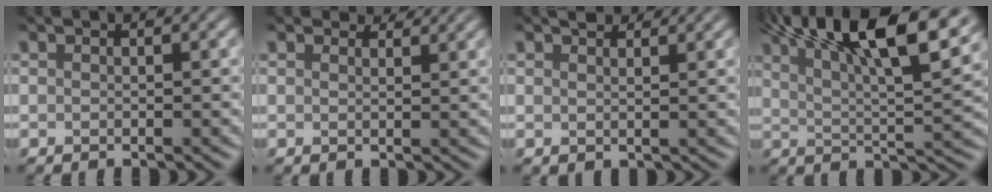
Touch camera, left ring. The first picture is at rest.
{"total": 2.4, "force": [2.2, 0.8, 0.6], "torque": [-0.015, 0.002, 0.027]}
{"total": 2.2, "force": [1.7, 1.2, 0.8], "torque": [-0.017, 0.002, 0.029]}
{"total": 12.8, "force": [7.1, 3.8, 10.0], "torque": [-0.151, 0.016, 0.111]}